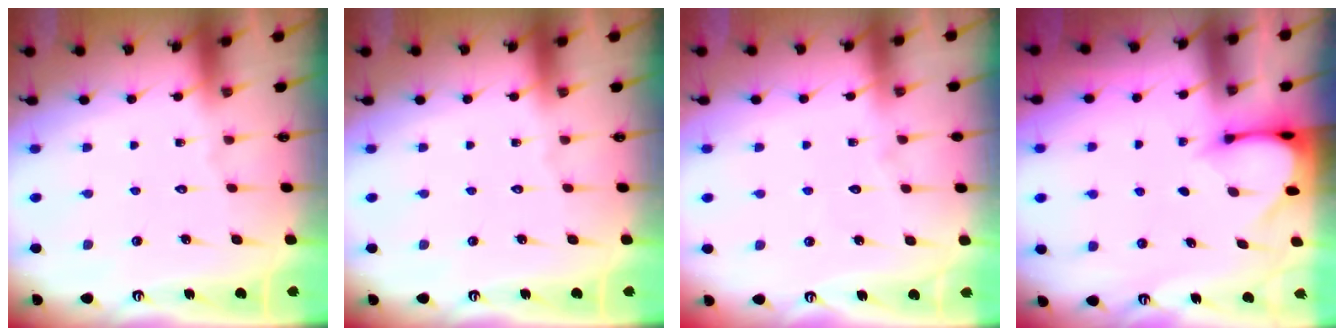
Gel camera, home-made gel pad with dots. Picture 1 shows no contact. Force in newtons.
{"total": 0.0}
{"total": 4.1, "press": 4.1, "slide": 0.5}
{"total": 3.4, "press": 3.4, "slide": 0.3}